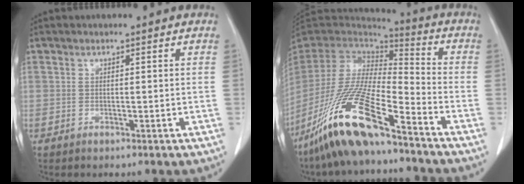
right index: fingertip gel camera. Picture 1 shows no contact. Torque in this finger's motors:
{"motor_torque": [1.60, -0.54, 0.66, 0.21]}